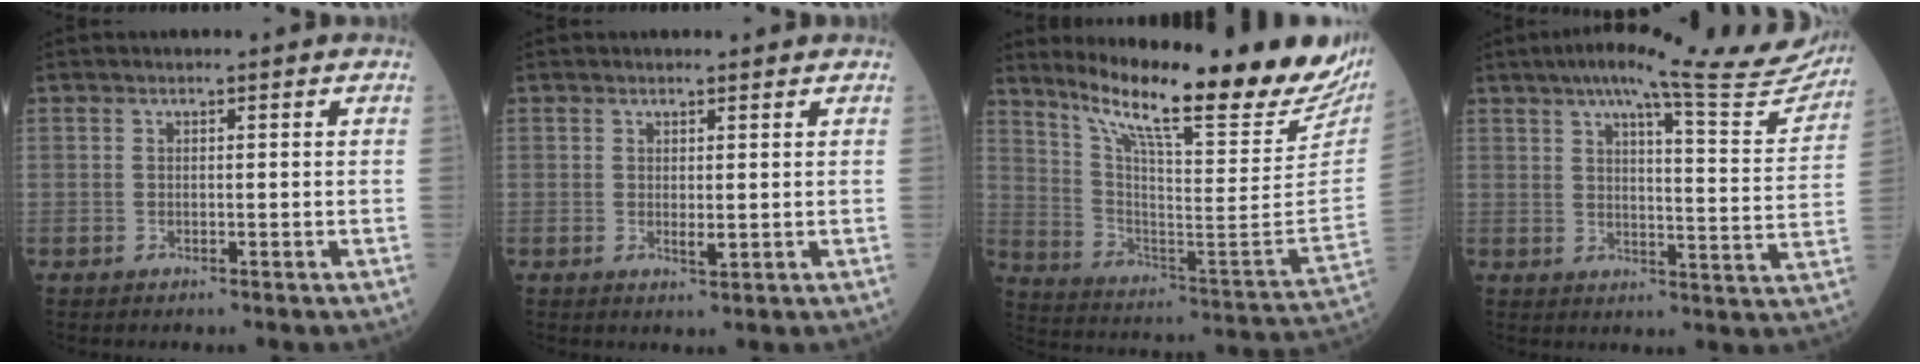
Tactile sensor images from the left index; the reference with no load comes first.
{"total": 1.5, "force": [0.6, 0.6, 1.2], "torque": [-0.024, -0.010, 0.013]}
{"total": 27.0, "force": [22.1, 2.0, 15.5], "torque": [-0.259, -0.087, 0.315]}
{"total": 20.5, "force": [18.2, 1.8, 9.3], "torque": [-0.123, -0.034, 0.215]}